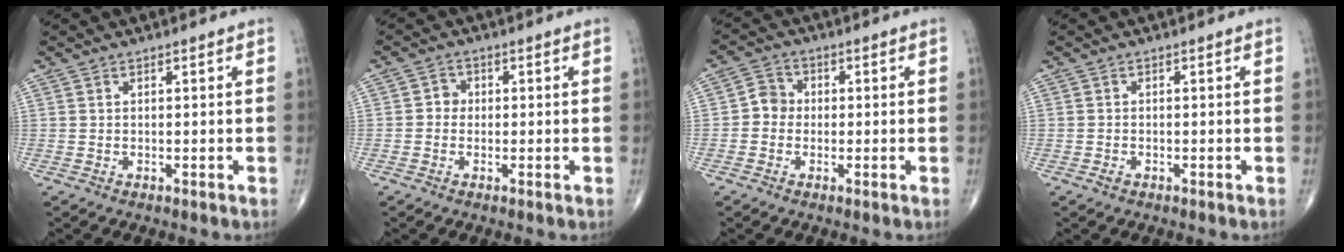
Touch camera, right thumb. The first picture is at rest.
{"total": 2.4, "force": [-0.2, 2.1, 1.0], "torque": [0.002, 0.008, -0.010]}
{"total": 4.0, "force": [-0.5, 3.6, 1.6], "torque": [-0.006, 0.012, -0.019]}
{"total": 0.9, "force": [-0.6, 0.6, 0.4], "torque": [-0.009, 0.002, -0.011]}